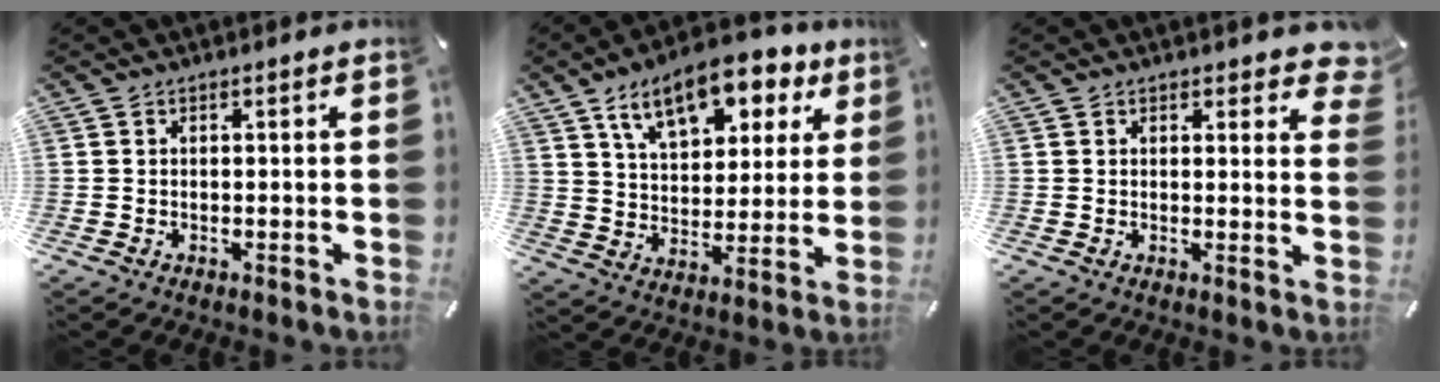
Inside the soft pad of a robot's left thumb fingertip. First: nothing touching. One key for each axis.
{"total": 14.8, "fx": 9.3, "fy": 7.8, "fz": 8.4, "tx": -0.139, "ty": -0.037, "tz": 0.162}
{"total": 2.5, "fx": 2.0, "fy": 1.1, "fz": 1.1, "tx": -0.003, "ty": -0.011, "tz": 0.030}